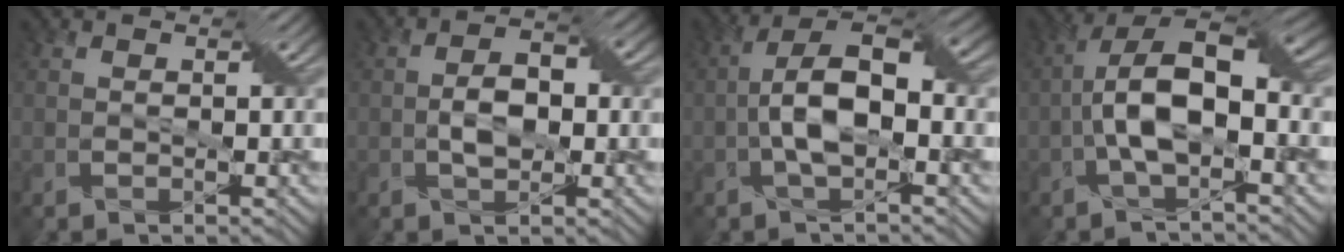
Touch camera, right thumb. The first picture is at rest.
{"total": 3.6, "force": [-0.4, 2.0, 3.0], "torque": [-0.053, 0.003, -0.009]}
{"total": 7.2, "force": [-1.0, 3.2, 6.4], "torque": [-0.123, 0.015, -0.020]}
{"total": 9.6, "force": [-1.4, 4.2, 8.6], "torque": [-0.163, 0.012, -0.027]}